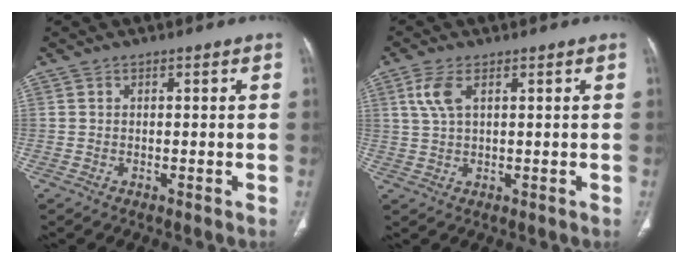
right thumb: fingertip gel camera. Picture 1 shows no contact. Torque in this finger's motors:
{"motor_torque": [-0.52, 0.58, 0.15, -0.10, 0.09]}